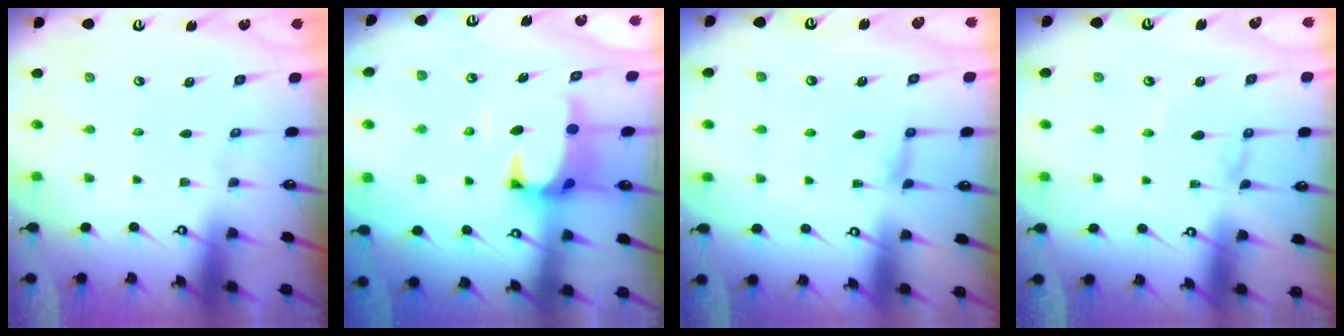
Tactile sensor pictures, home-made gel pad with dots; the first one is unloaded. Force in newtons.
{"total": 2.6, "press": 2.4, "slide": 1.1}
{"total": 0.8, "press": 0.5, "slide": 0.7}
{"total": 1.6, "press": 1.6, "slide": 0.0}